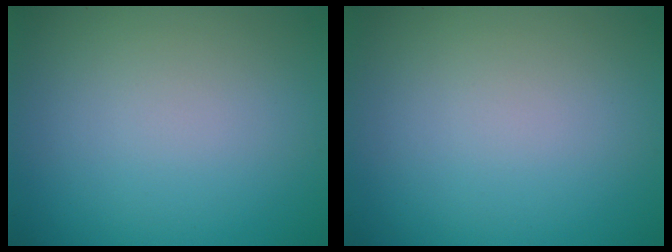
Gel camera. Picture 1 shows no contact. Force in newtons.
{"total": 0.0}